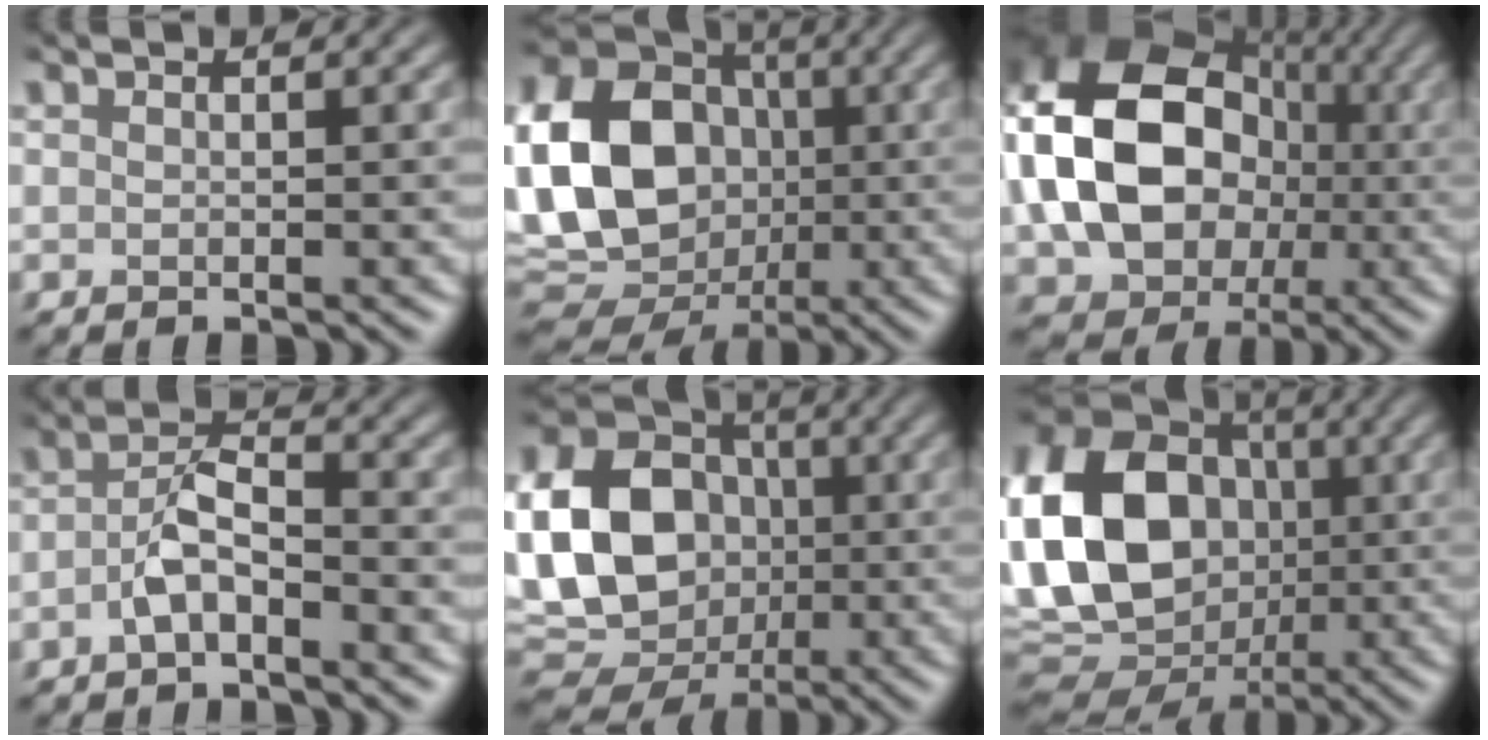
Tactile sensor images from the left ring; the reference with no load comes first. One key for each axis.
{"total": 17.0, "fx": -0.6, "fy": 13.5, "fz": 10.4, "tx": -0.215, "ty": -0.002, "tz": -0.023}
{"total": 14.8, "fx": -0.4, "fy": 11.5, "fz": 9.3, "tx": -0.185, "ty": 0.011, "tz": -0.022}
{"total": 3.1, "fx": -1.5, "fy": 1.1, "fz": 2.5, "tx": -0.049, "ty": 0.009, "tz": -0.035}
{"total": 14.7, "fx": -0.7, "fy": 11.6, "fz": 8.9, "tx": -0.181, "ty": -0.009, "tz": -0.012}
{"total": 17.8, "fx": -0.4, "fy": 13.9, "fz": 11.2, "tx": -0.233, "ty": 0.004, "tz": -0.014}